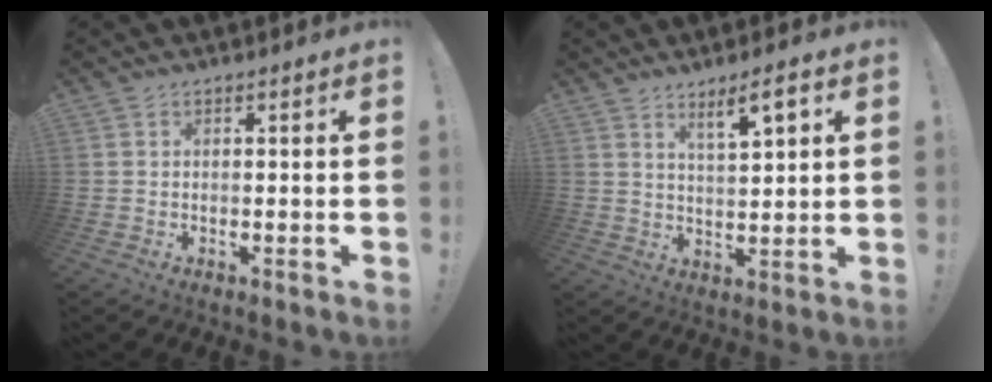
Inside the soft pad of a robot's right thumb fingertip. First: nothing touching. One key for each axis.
{"total": 6.7, "fx": 4.1, "fy": 0.9, "fz": 5.3, "tx": -0.076, "ty": -0.025, "tz": 0.062}